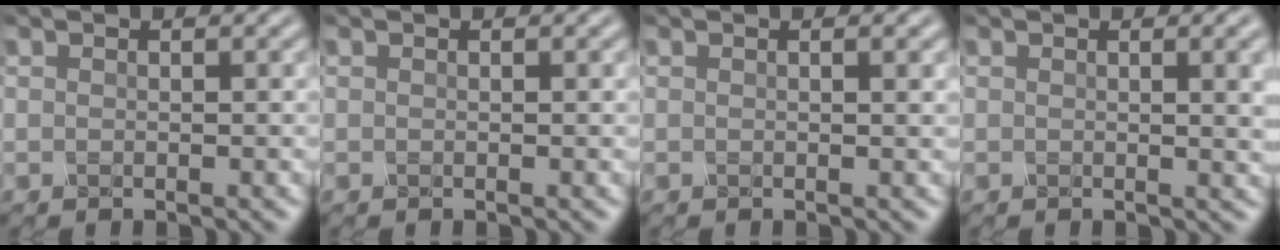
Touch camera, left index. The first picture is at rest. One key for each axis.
{"total": 0.0}
{"total": 2.2, "fx": 0.9, "fy": 1.1, "fz": 1.7, "tx": -0.003, "ty": 0.013, "tz": -0.008}
{"total": 5.9, "fx": 1.5, "fy": 2.7, "fz": 5.0, "tx": -0.021, "ty": 0.034, "tz": 0.005}